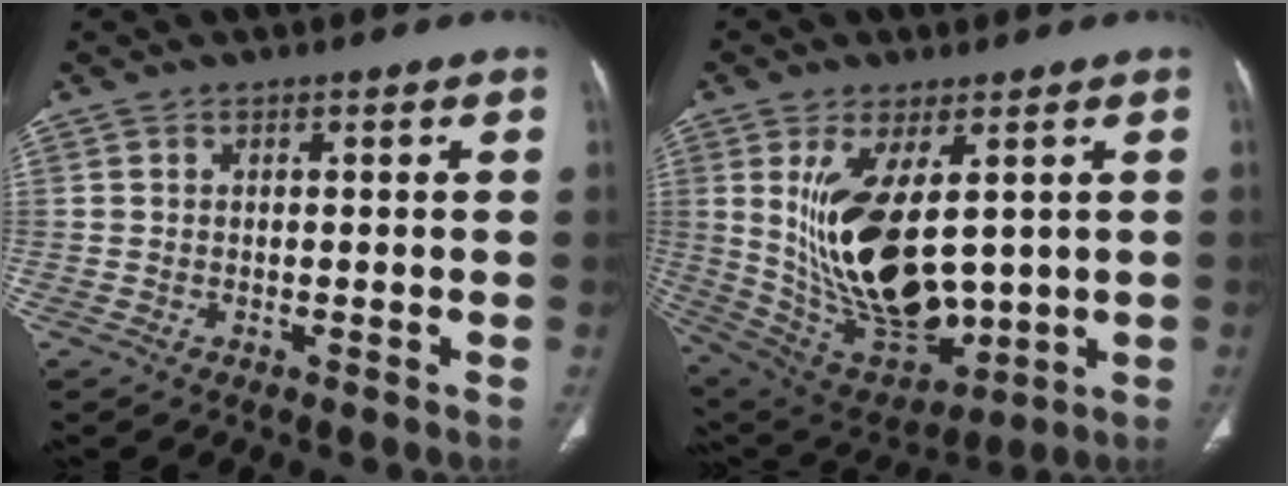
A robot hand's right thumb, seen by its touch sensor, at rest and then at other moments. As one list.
[{"total": 19.9, "force": [2.8, 10.0, 17.0], "torque": [-0.293, -0.024, 0.086]}]